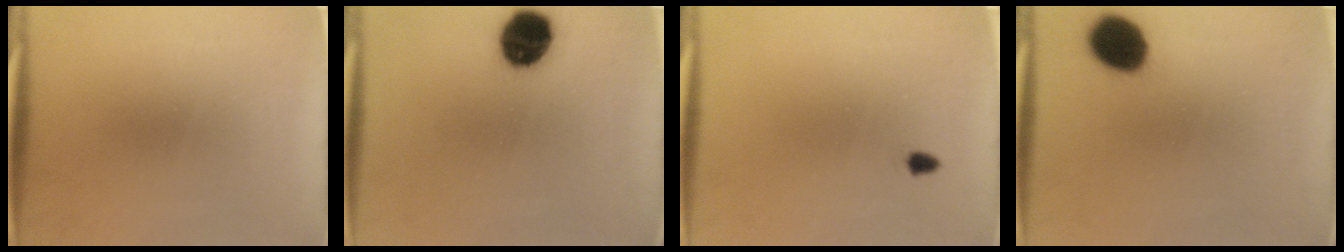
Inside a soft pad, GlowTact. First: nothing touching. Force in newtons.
{"total": 11.6}
{"total": 1.1}
{"total": 11.4}